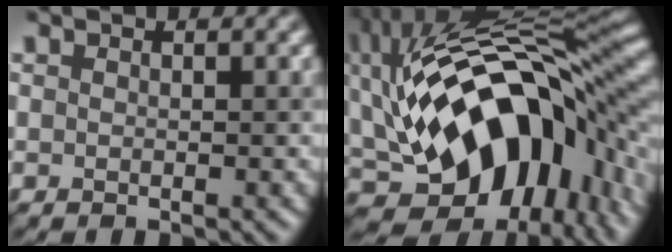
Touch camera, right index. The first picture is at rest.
{"total": 18.7, "force": [0.2, 10.9, 15.2], "torque": [-0.250, 0.003, 0.017]}